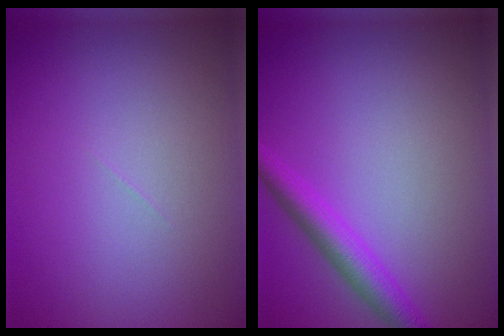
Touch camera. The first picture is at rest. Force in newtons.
{"total": 3.0, "press": 3.0, "slide": 0.0}